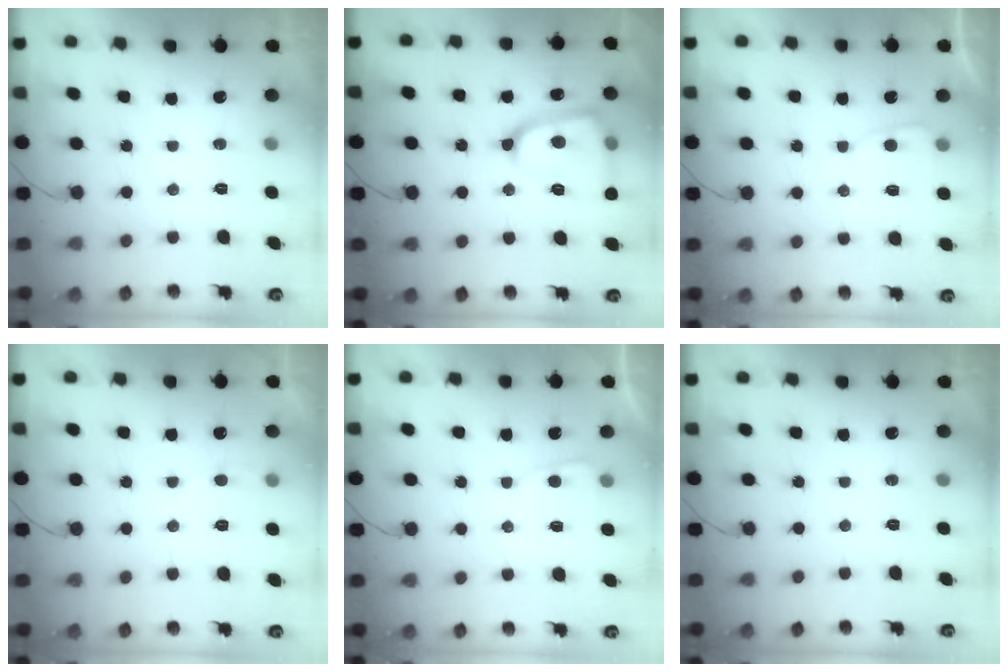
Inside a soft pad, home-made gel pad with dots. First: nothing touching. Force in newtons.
{"total": 19.5, "press": 19.5, "slide": 1.7}
{"total": 2.7, "press": 2.7, "slide": 0.3}
{"total": 2.3, "press": 2.3, "slide": 0.3}
{"total": 2.7, "press": 2.7, "slide": 0.3}
{"total": 0.0}